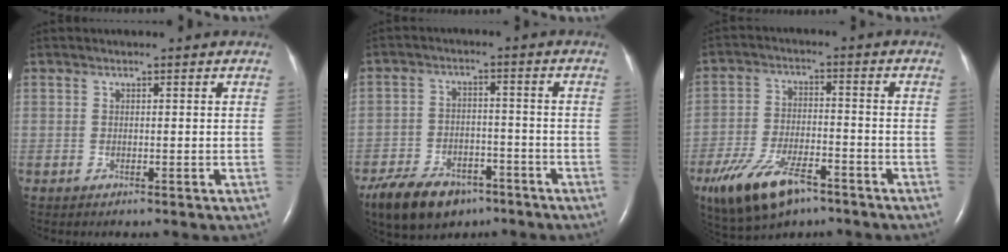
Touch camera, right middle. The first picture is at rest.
{"total": 12.2, "force": [-8.5, 6.6, 5.6], "torque": [-0.116, -0.005, -0.139]}
{"total": 12.1, "force": [-7.6, 4.7, 8.2], "torque": [-0.167, -0.011, -0.130]}